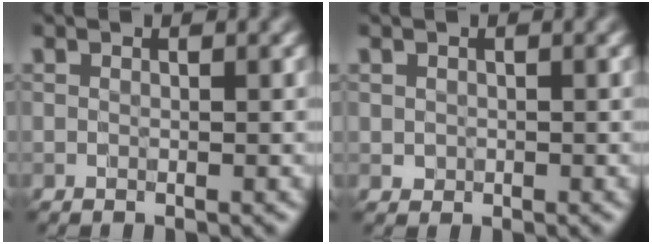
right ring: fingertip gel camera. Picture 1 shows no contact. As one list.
[{"total": 0.8, "force": [0.1, 0.7, 0.2], "torque": [0.001, -0.004, 0.004]}]